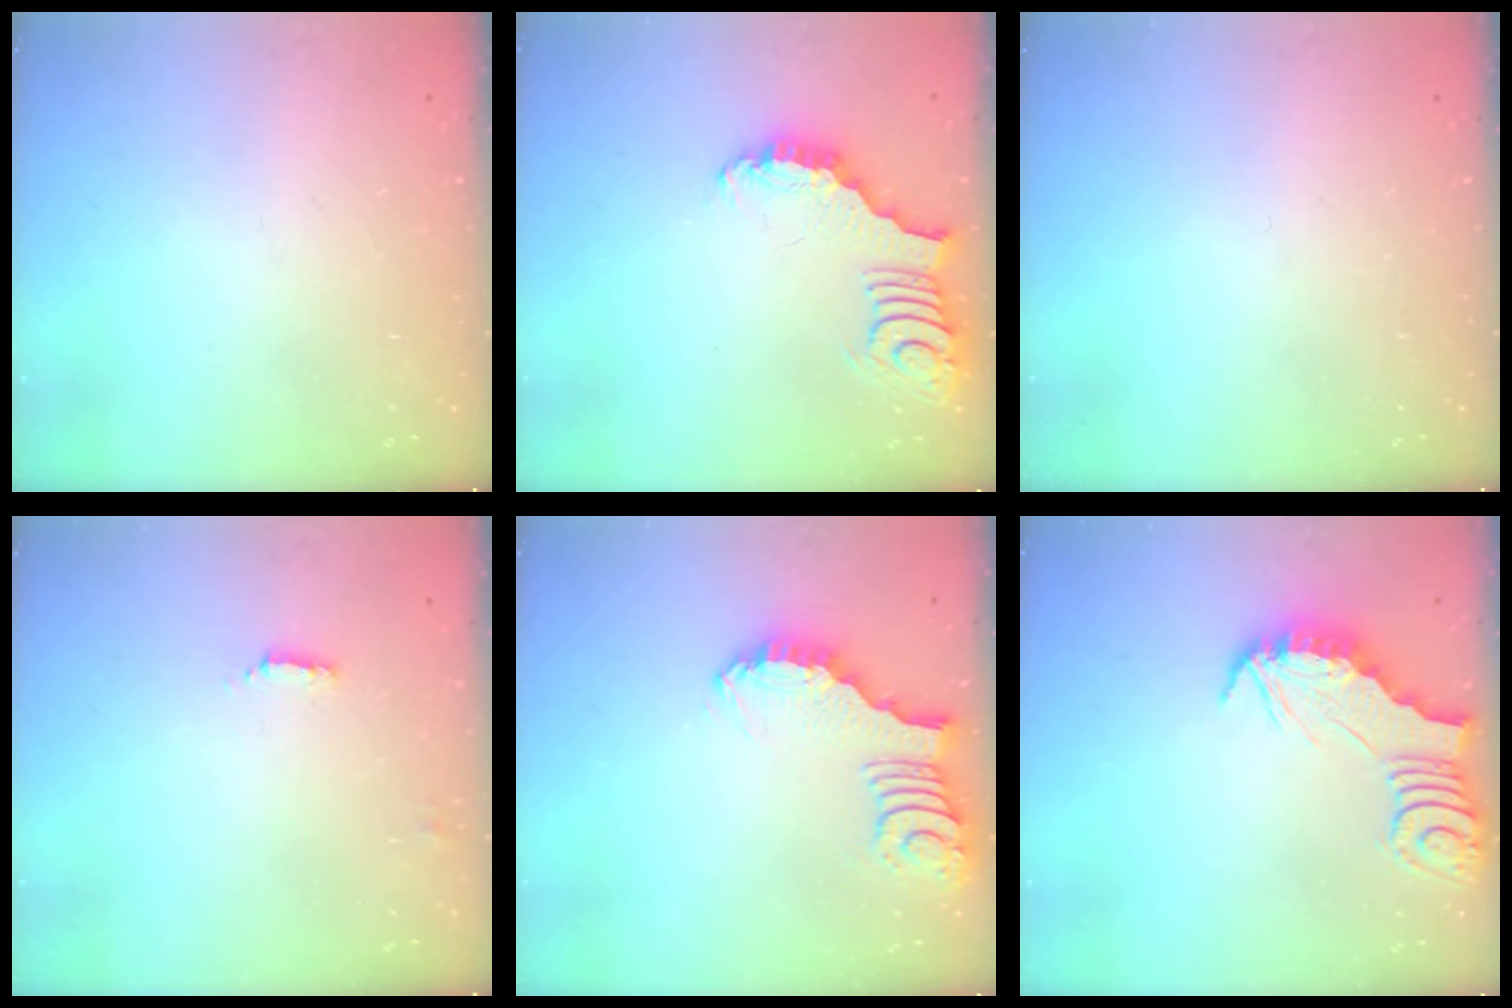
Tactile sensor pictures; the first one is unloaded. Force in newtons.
{"total": 3.4, "press": 3.3, "slide": 0.6}
{"total": 0.0}
{"total": 1.4, "press": 1.4, "slide": 0.4}
{"total": 1.7, "press": 1.6, "slide": 0.4}
{"total": 2.8, "press": 2.8, "slide": 0.3}